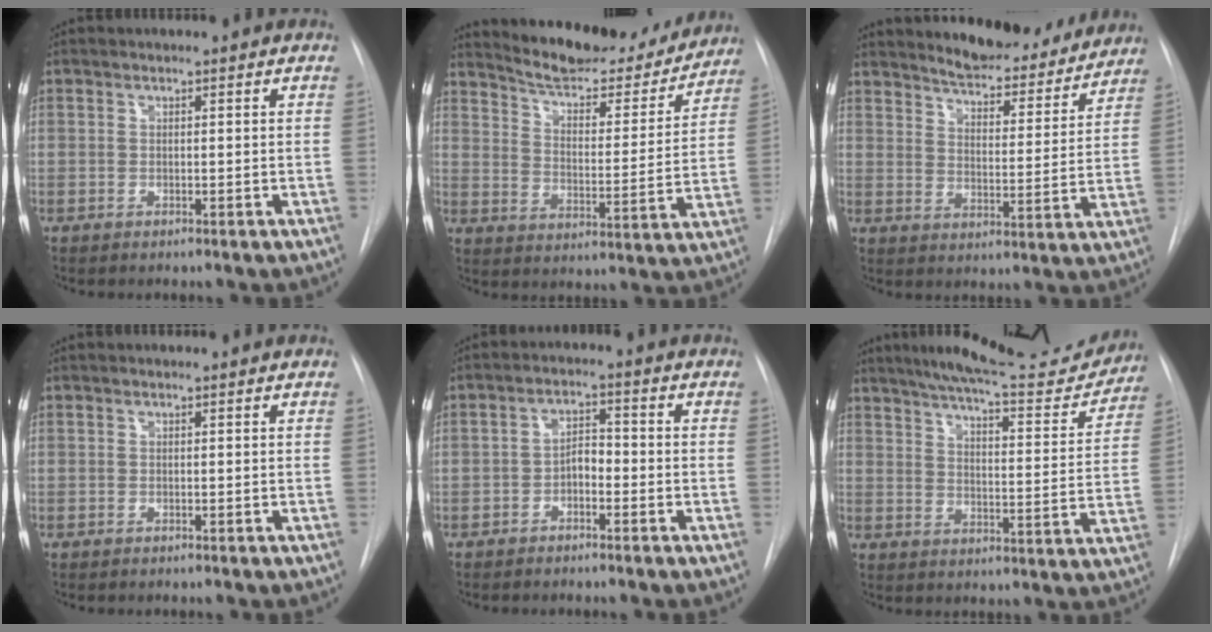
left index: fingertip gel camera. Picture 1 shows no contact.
{"total": 19.3, "force": [17.8, 4.3, 6.3], "torque": [-0.087, -0.017, 0.247]}
{"total": 15.7, "force": [14.6, 3.5, 4.6], "torque": [-0.051, -0.021, 0.192]}
{"total": 0.0}
{"total": 3.1, "force": [-1.4, 1.6, 2.3], "torque": [-0.037, 0.012, -0.027]}
{"total": 19.3, "force": [17.8, 2.6, 7.1], "torque": [-0.105, -0.033, 0.231]}